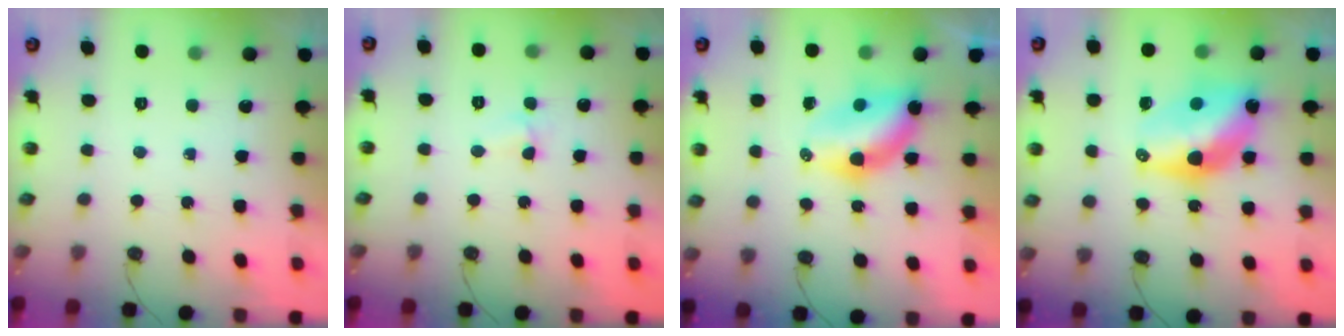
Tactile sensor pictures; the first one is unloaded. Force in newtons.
{"total": 3.7, "press": 3.7, "slide": 0.5}
{"total": 6.5, "press": 6.5, "slide": 0.5}
{"total": 12.4, "press": 12.3, "slide": 1.2}